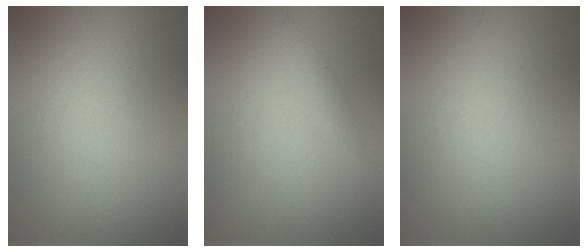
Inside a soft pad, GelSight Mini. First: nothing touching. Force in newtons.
{"total": 0.8, "press": 0.8, "slide": 0.1}
{"total": 0.0}